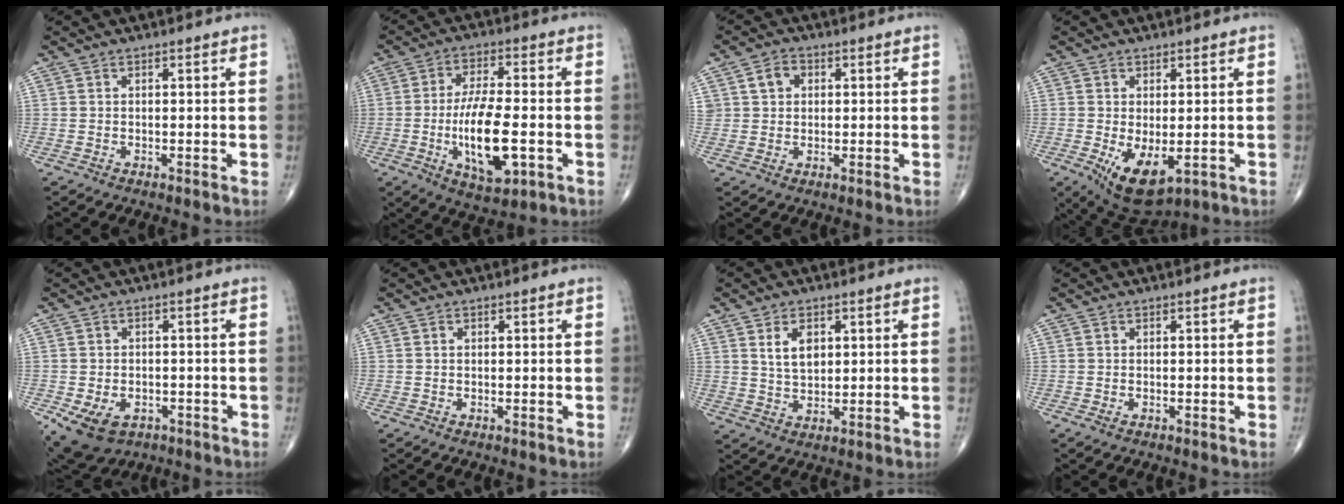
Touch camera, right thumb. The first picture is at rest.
{"total": 15.6, "force": [-3.1, 5.6, 14.2], "torque": [-0.256, 0.002, -0.050]}
{"total": 4.0, "force": [1.1, 3.2, 2.0], "torque": [-0.020, 0.003, 0.020]}
{"total": 8.6, "force": [-2.0, 4.1, 7.2], "torque": [-0.114, -0.018, -0.015]}
{"total": 9.3, "force": [-4.1, 6.4, 5.4], "torque": [-0.095, 0.011, -0.054]}
{"total": 0.0}
{"total": 5.4, "force": [2.0, 3.3, 3.8], "torque": [-0.055, -0.014, 0.040]}
{"total": 0.8, "force": [-0.3, 0.3, 0.6], "torque": [-0.012, -0.001, -0.006]}